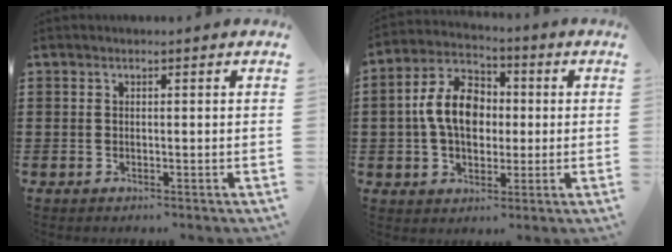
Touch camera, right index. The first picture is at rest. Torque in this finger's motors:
{"motor_torque": [0.97, -0.35, 0.47, 0.21]}